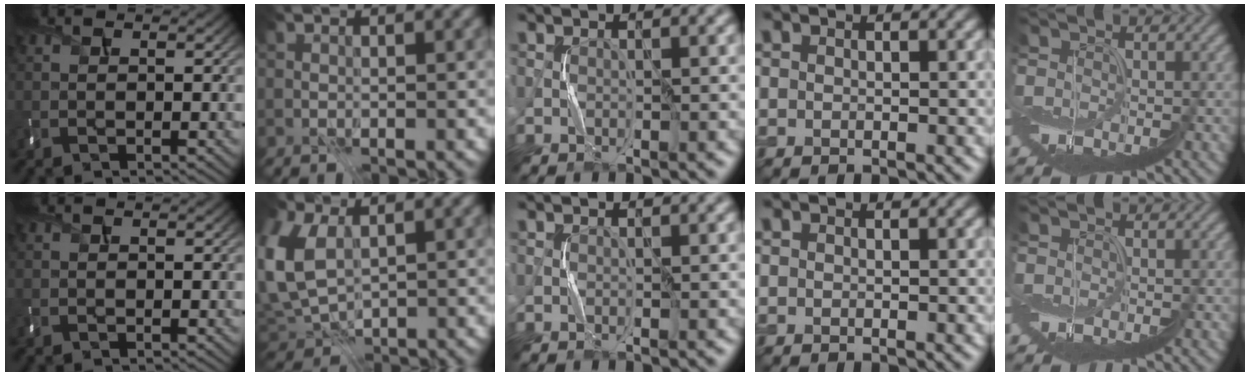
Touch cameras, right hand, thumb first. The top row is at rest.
{"index": {"total": 6.7, "force": [1.0, 4.3, 5.0], "torque": [-0.142, 0.001, 0.015]}}